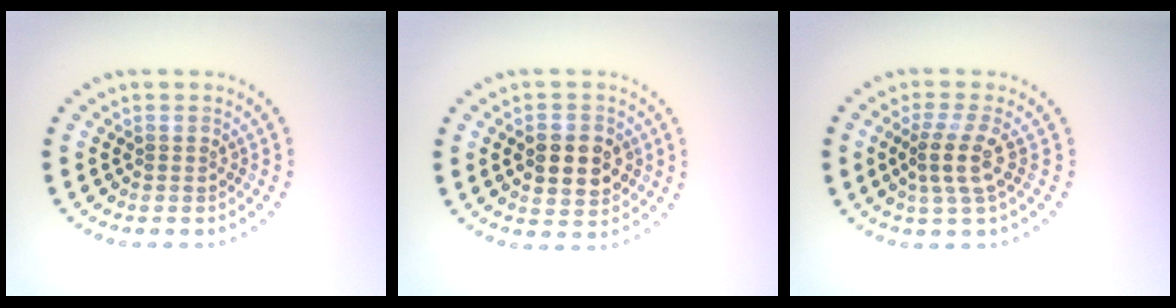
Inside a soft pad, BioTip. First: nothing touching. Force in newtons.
{"total": 4.3, "press": 4.3, "slide": 0.3}
{"total": 2.9, "press": 2.2, "slide": 1.9}